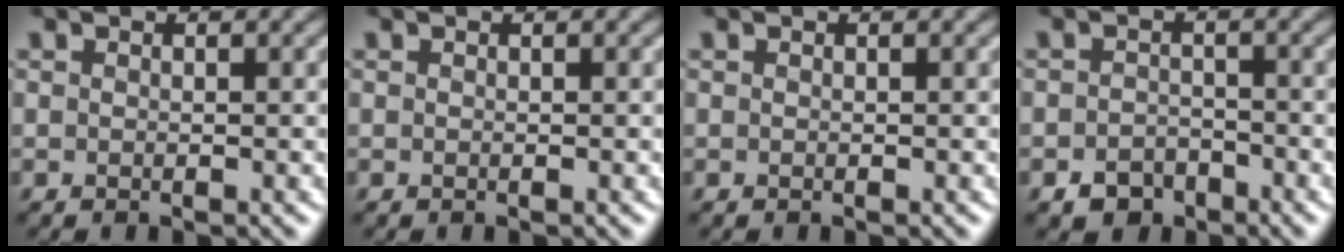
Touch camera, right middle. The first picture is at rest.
{"total": 0.0}
{"total": 0.0}
{"total": 2.2, "force": [-1.7, 1.4, 0.4], "torque": [-0.002, 0.006, -0.035]}